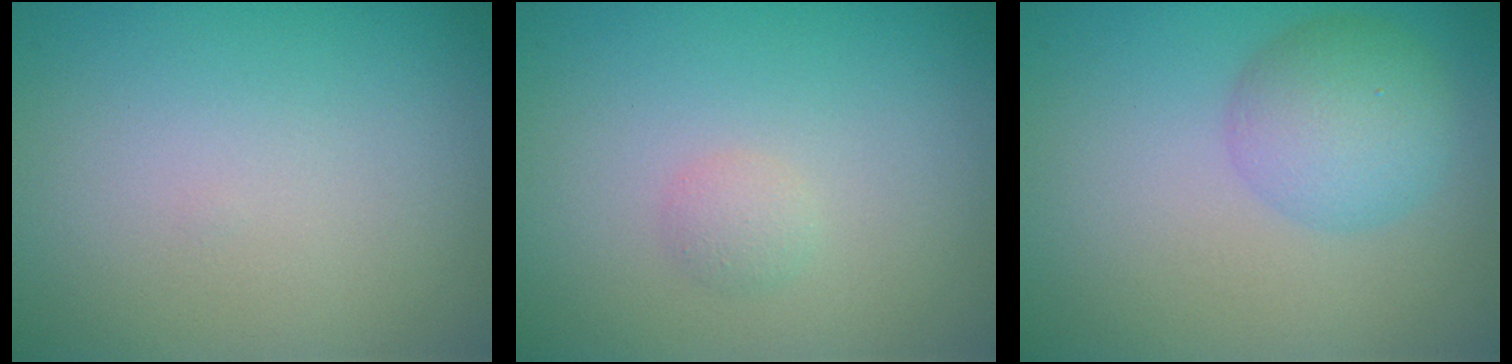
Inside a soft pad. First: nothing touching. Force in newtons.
{"total": 0.9, "press": 0.9, "slide": 0.0}
{"total": 3.9, "press": 3.9, "slide": 0.1}